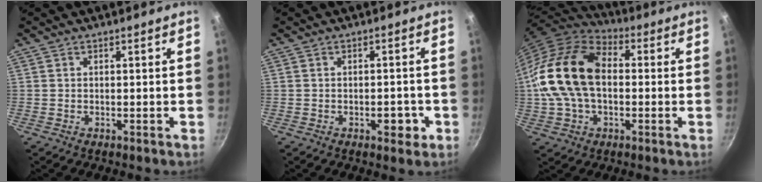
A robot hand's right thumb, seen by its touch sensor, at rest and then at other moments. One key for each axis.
{"total": 3.8, "fx": -1.5, "fy": 2.1, "fz": 2.9, "tx": -0.022, "ty": 0.010, "tz": -0.018}
{"total": 19.3, "fx": 0.5, "fy": 12.9, "fz": 14.4, "tx": -0.262, "ty": 0.032, "tz": -0.001}